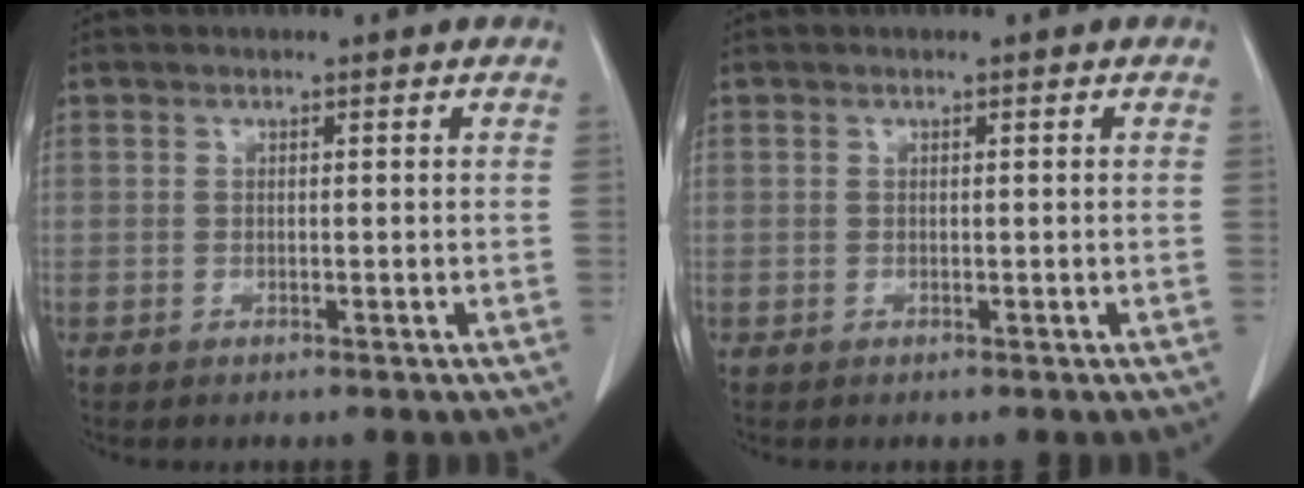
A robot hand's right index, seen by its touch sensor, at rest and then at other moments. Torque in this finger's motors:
{"motor_torque": [0.06, -0.07, 0.10, 0.01]}